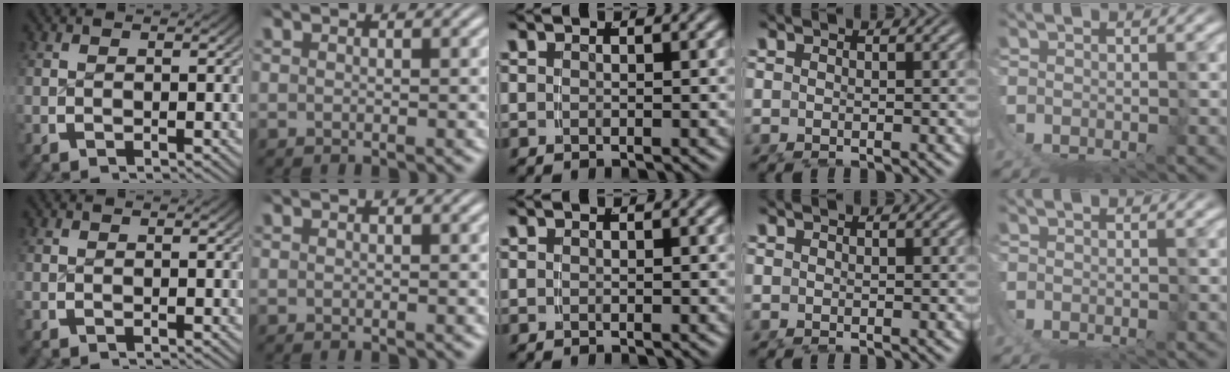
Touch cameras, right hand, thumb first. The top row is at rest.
{}